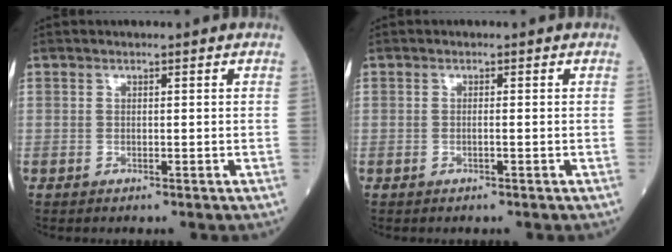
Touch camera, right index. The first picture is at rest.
{"total": 0.8, "force": [-0.2, -0.2, 0.7], "torque": [-0.016, 0.000, -0.003]}